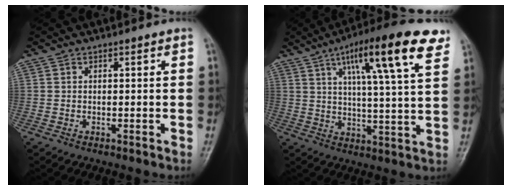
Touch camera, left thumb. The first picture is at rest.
{"total": 18.2, "force": [9.2, 3.4, 15.3], "torque": [-0.215, -0.019, 0.134]}